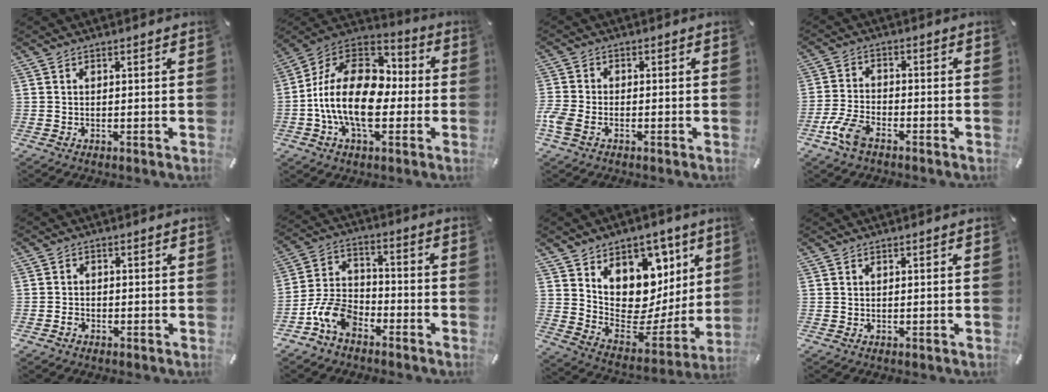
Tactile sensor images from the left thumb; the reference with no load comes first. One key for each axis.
{"total": 18.9, "fx": -4.3, "fy": 12.1, "fz": 13.9, "tx": -0.290, "ty": 0.017, "tz": -0.075}
{"total": 3.7, "fx": -1.9, "fy": 2.2, "fz": 2.4, "tx": -0.064, "ty": 0.001, "tz": -0.041}
{"total": 7.2, "fx": -4.5, "fy": 3.4, "fz": 4.5, "tx": -0.113, "ty": 0.008, "tz": -0.088}
{"total": 2.3, "fx": -1.0, "fy": 2.0, "fz": 0.5, "tx": -0.008, "ty": 0.006, "tz": -0.023}
{"total": 11.0, "fx": -6.8, "fy": 7.1, "fz": 4.9, "tx": -0.106, "ty": 0.044, "tz": -0.126}
{"total": 13.8, "fx": 7.0, "fy": 10.4, "fz": 5.7, "tx": -0.066, "ty": -0.094, "tz": 0.128}
{"total": 0.0}